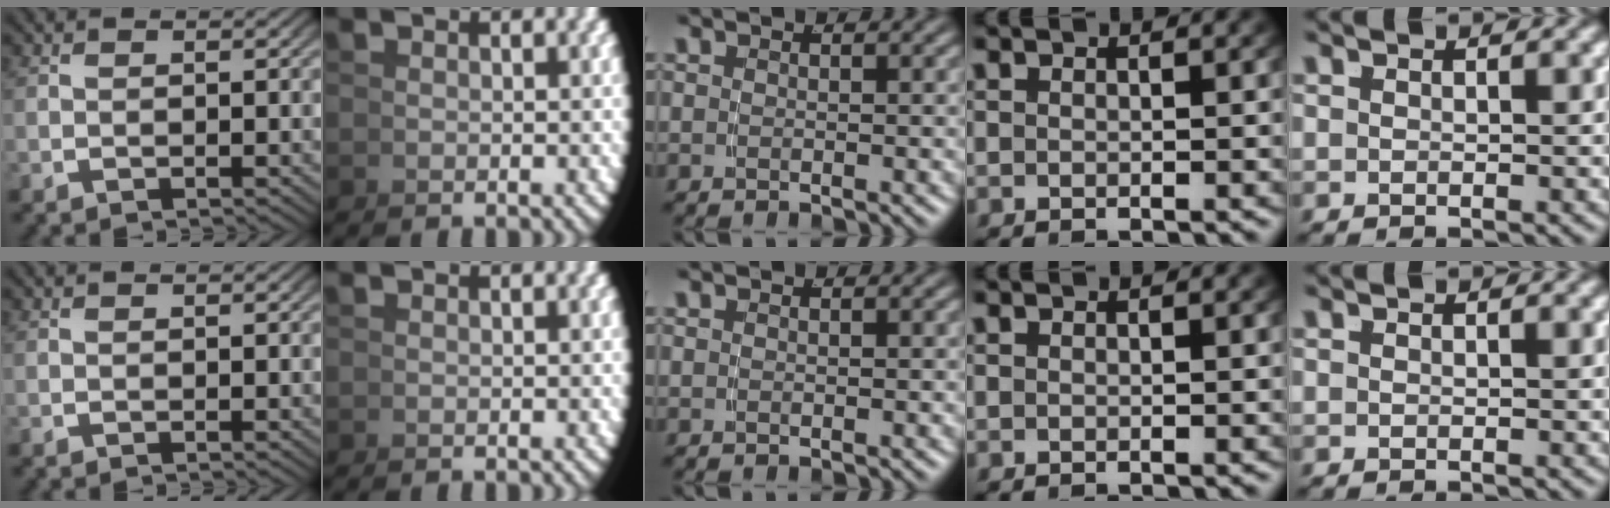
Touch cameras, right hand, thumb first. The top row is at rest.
{}